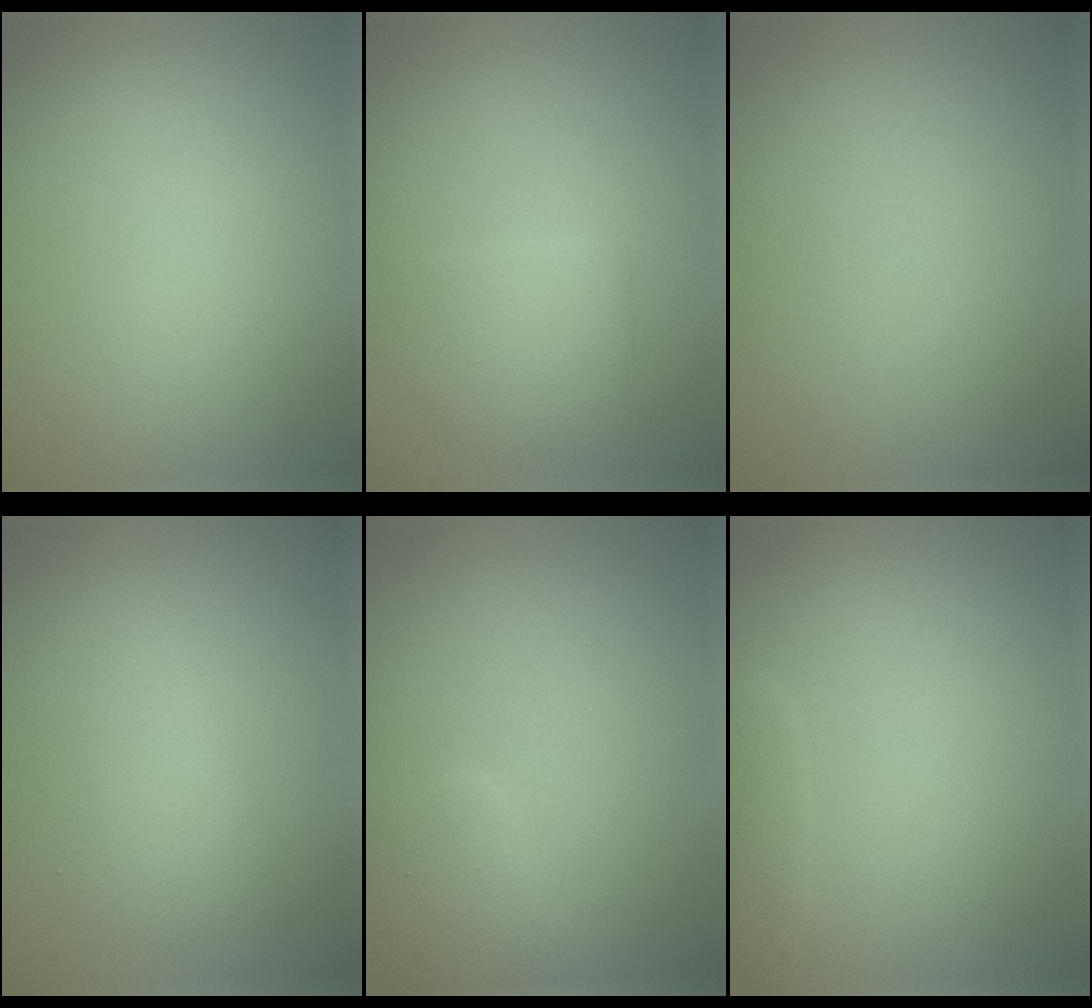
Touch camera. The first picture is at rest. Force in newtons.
{"total": 2.5, "press": 2.5, "slide": 0.4}
{"total": 0.0}
{"total": 2.6, "press": 2.6, "slide": 0.0}
{"total": 2.3, "press": 2.3, "slide": 0.1}
{"total": 1.4, "press": 1.4, "slide": 0.1}